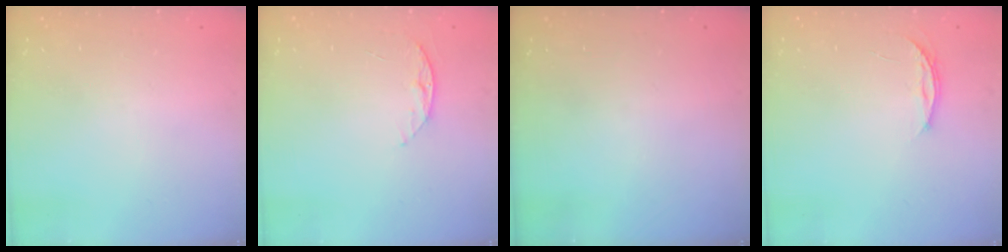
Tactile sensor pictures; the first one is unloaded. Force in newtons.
{"total": 6.4, "press": 6.3, "slide": 0.7}
{"total": 0.0}
{"total": 4.0, "press": 3.9, "slide": 0.5}